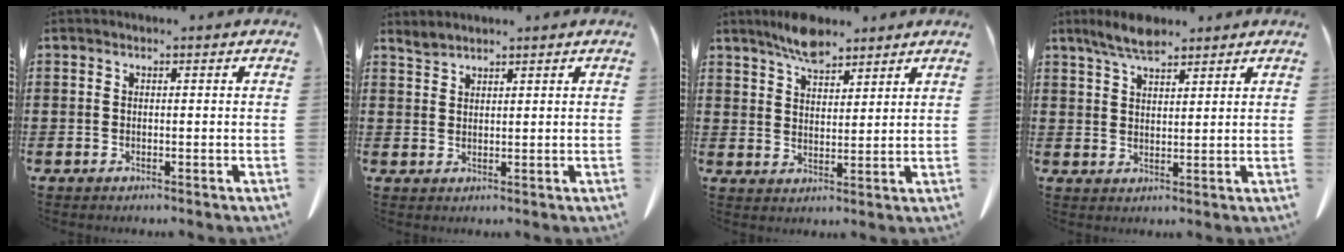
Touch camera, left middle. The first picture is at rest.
{"total": 1.6, "force": [1.6, 0.2, 0.3], "torque": [-0.010, -0.002, 0.031]}
{"total": 5.5, "force": [4.8, 1.8, 2.2], "torque": [-0.055, -0.009, 0.089]}
{"total": 5.2, "force": [4.2, 1.5, 2.7], "torque": [-0.064, -0.006, 0.076]}